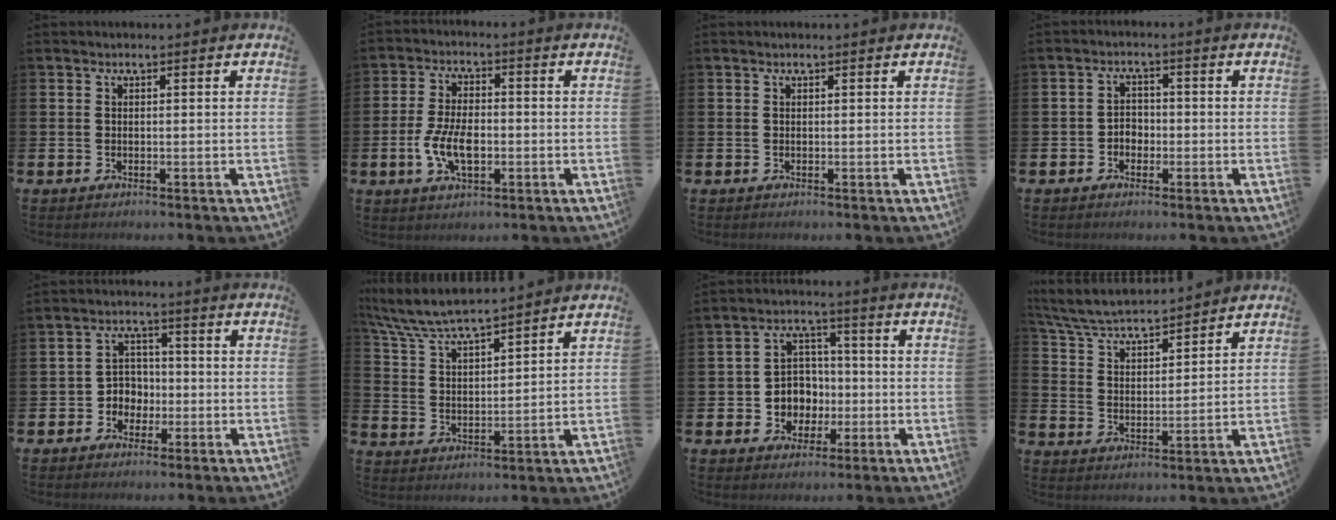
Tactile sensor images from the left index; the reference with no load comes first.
{"total": 6.5, "force": [-1.4, 3.5, 5.3], "torque": [-0.107, 0.001, -0.029]}
{"total": 0.0}
{"total": 2.3, "force": [-1.1, 1.9, 0.9], "torque": [-0.008, 0.003, -0.028]}
{"total": 3.7, "force": [-1.1, 3.4, 0.9], "torque": [-0.027, 0.003, -0.030]}
{"total": 7.0, "force": [6.7, 0.5, 1.9], "torque": [-0.069, -0.040, 0.118]}
{"total": 5.6, "force": [-0.3, 5.4, 1.2], "torque": [-0.040, 0.006, -0.009]}
{"total": 5.7, "force": [5.5, 0.8, 1.4], "torque": [-0.055, -0.036, 0.096]}